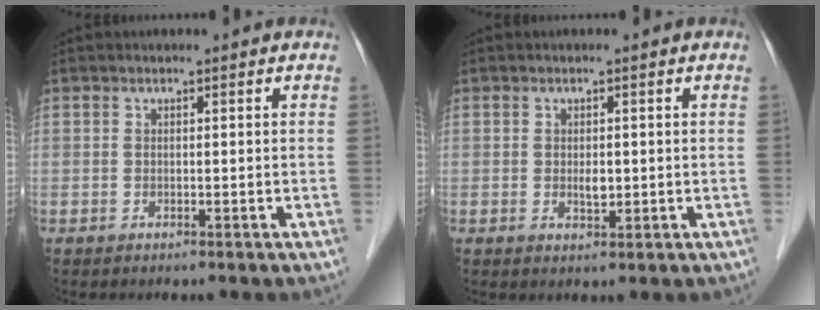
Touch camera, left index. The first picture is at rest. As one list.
[{"total": 1.6, "force": [-0.2, 0.8, 1.4], "torque": [-0.024, -0.006, -0.001]}]